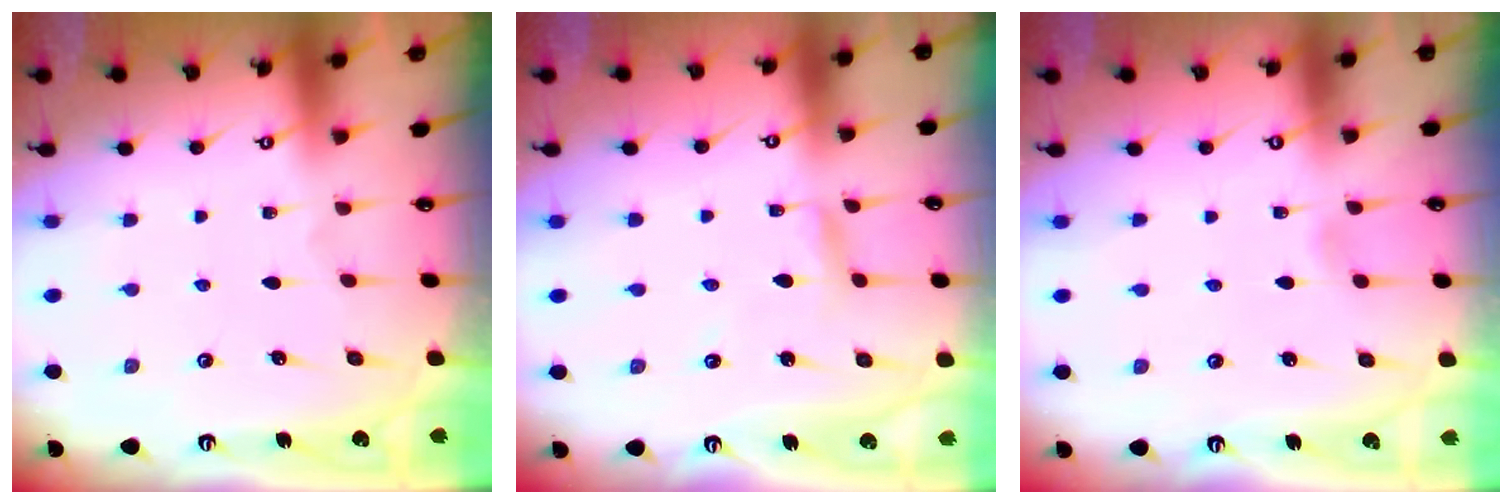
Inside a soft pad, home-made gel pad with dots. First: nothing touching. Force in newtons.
{"total": 2.1, "press": 2.1, "slide": 0.1}
{"total": 2.0, "press": 2.0, "slide": 0.3}